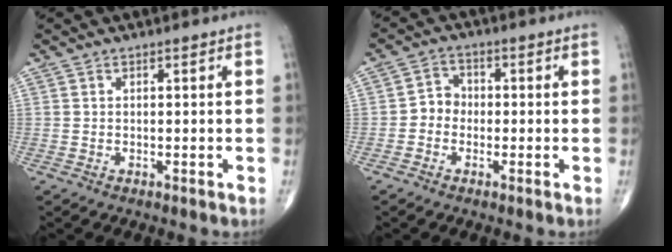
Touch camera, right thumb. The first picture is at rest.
{"total": 3.7, "force": [-1.0, 3.2, 1.6], "torque": [-0.008, 0.014, -0.029]}